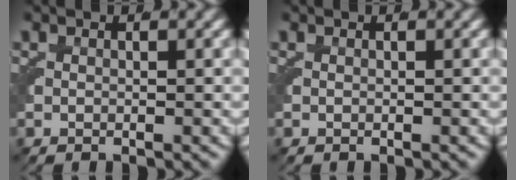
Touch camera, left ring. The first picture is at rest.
{"total": 0.0}